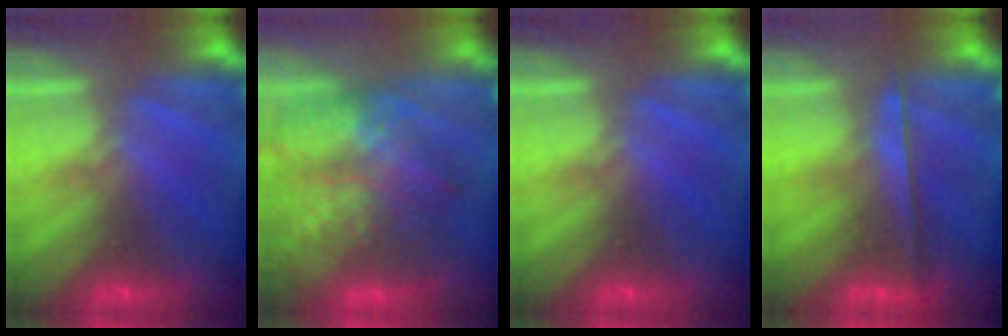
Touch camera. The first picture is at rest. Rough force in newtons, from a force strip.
{"total": 9.2}
{"total": 0.0}
{"total": 2.4}